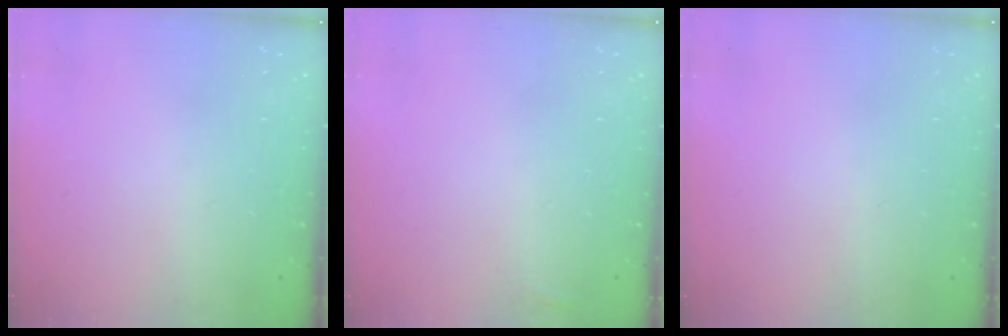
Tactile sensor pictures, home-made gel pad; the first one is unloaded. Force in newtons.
{"total": 9.7, "press": 4.2, "slide": 8.8}
{"total": 0.0}